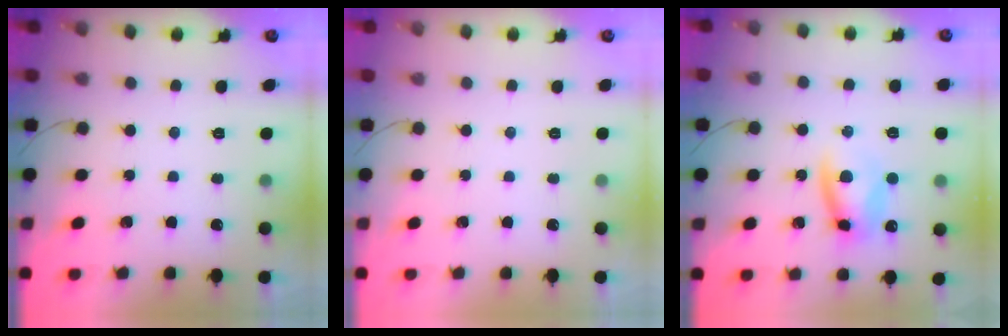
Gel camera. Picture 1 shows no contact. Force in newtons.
{"total": 0.0}
{"total": 9.8, "press": 9.6, "slide": 1.9}